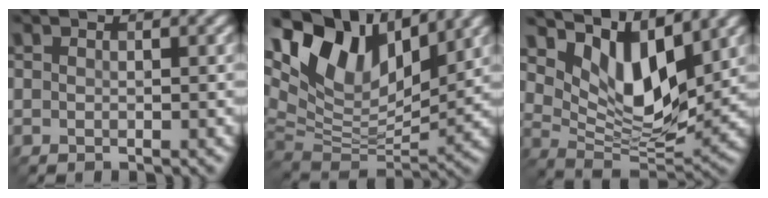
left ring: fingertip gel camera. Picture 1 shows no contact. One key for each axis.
{"total": 12.5, "fx": 7.1, "fy": 6.0, "fz": 8.4, "tx": -0.170, "ty": 0.017, "tz": 0.127}
{"total": 8.6, "fx": 4.8, "fy": 3.6, "fz": 6.2, "tx": -0.116, "ty": -0.013, "tz": 0.087}